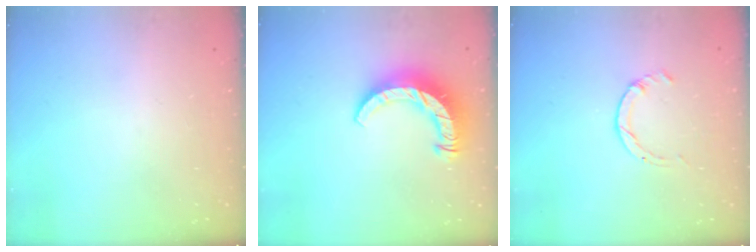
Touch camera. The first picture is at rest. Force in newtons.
{"total": 10.5, "press": 10.5, "slide": 1.2}
{"total": 1.4, "press": 1.4, "slide": 0.2}